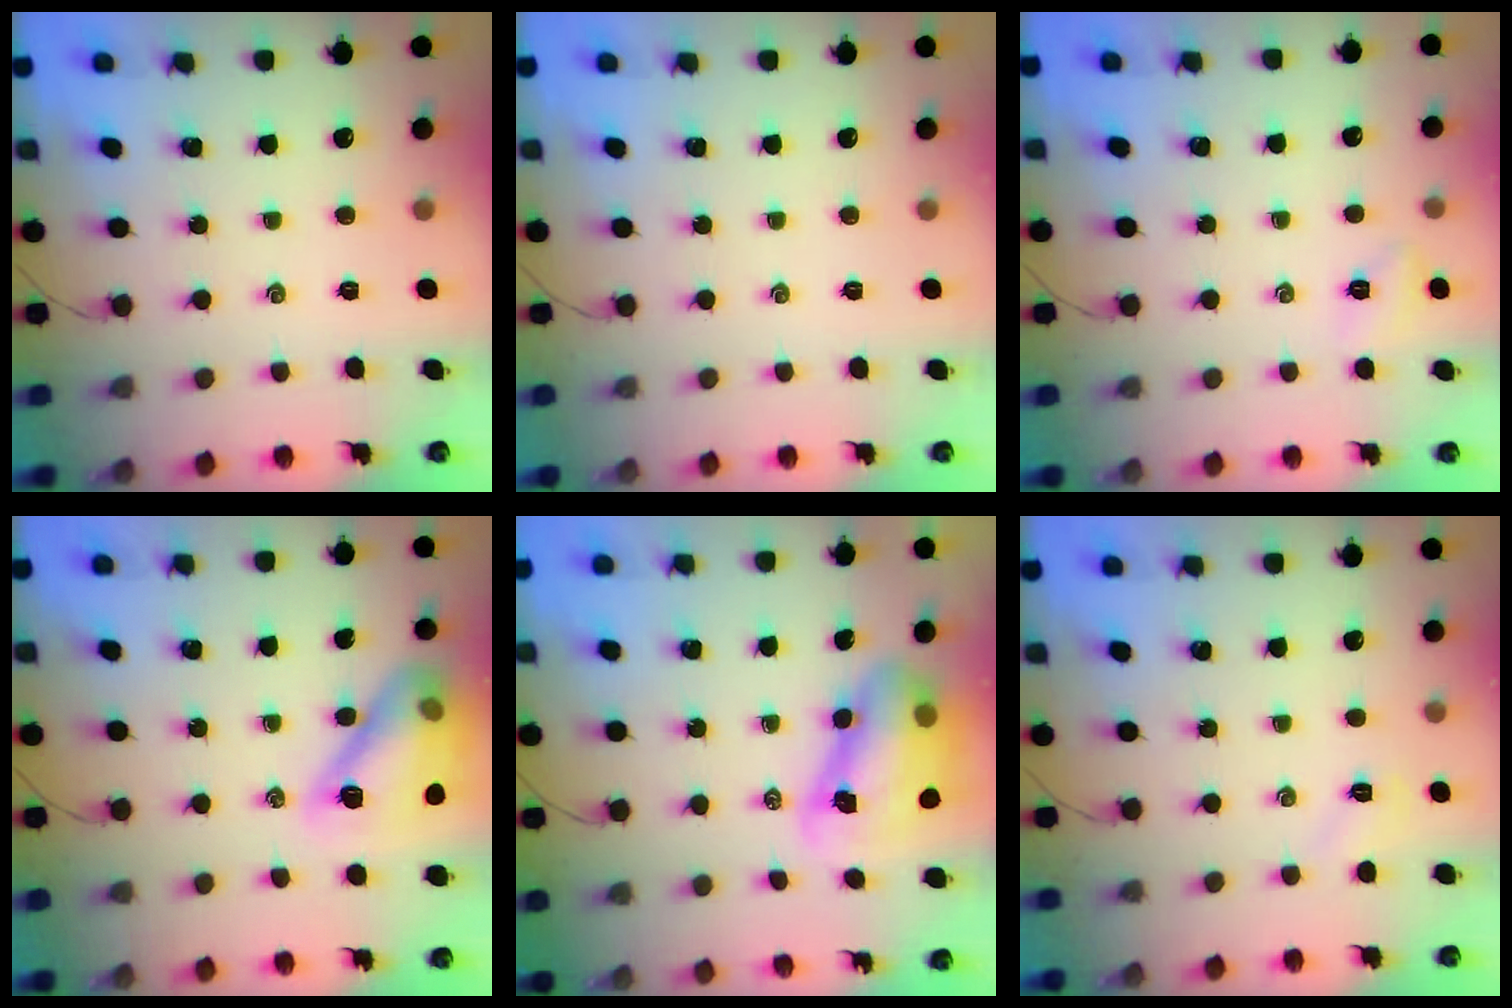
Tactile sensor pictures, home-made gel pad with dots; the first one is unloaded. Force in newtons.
{"total": 0.0}
{"total": 4.4, "press": 4.2, "slide": 1.3}
{"total": 15.0, "press": 14.9, "slide": 1.3}
{"total": 10.7, "press": 10.3, "slide": 2.9}
{"total": 3.7, "press": 3.7, "slide": 0.8}